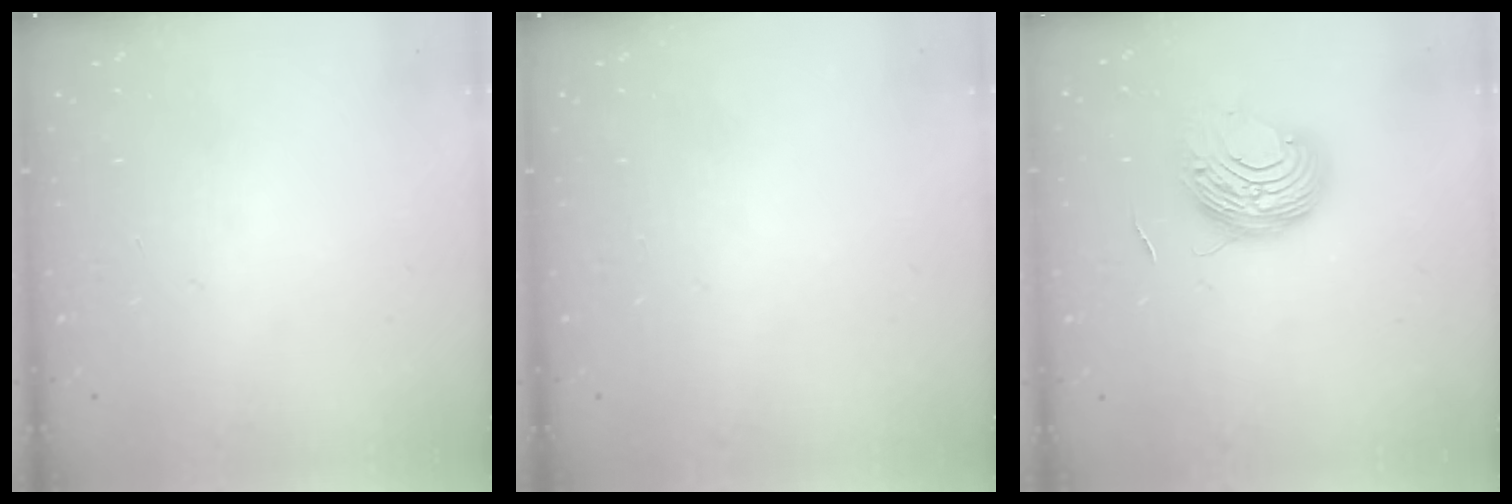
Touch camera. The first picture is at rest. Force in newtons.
{"total": 0.0}
{"total": 9.3, "press": 9.3, "slide": 0.4}